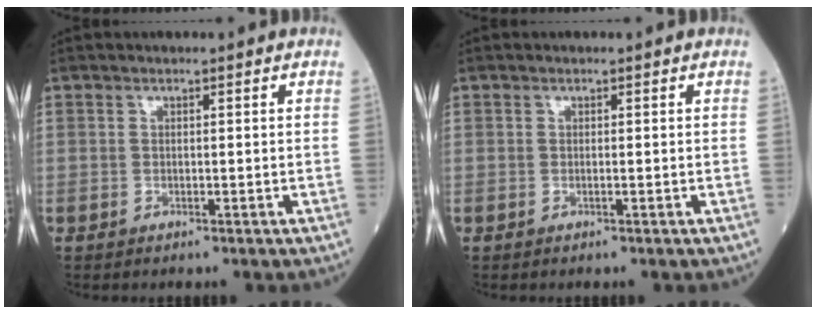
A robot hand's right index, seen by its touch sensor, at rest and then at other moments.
{"total": 0.0}